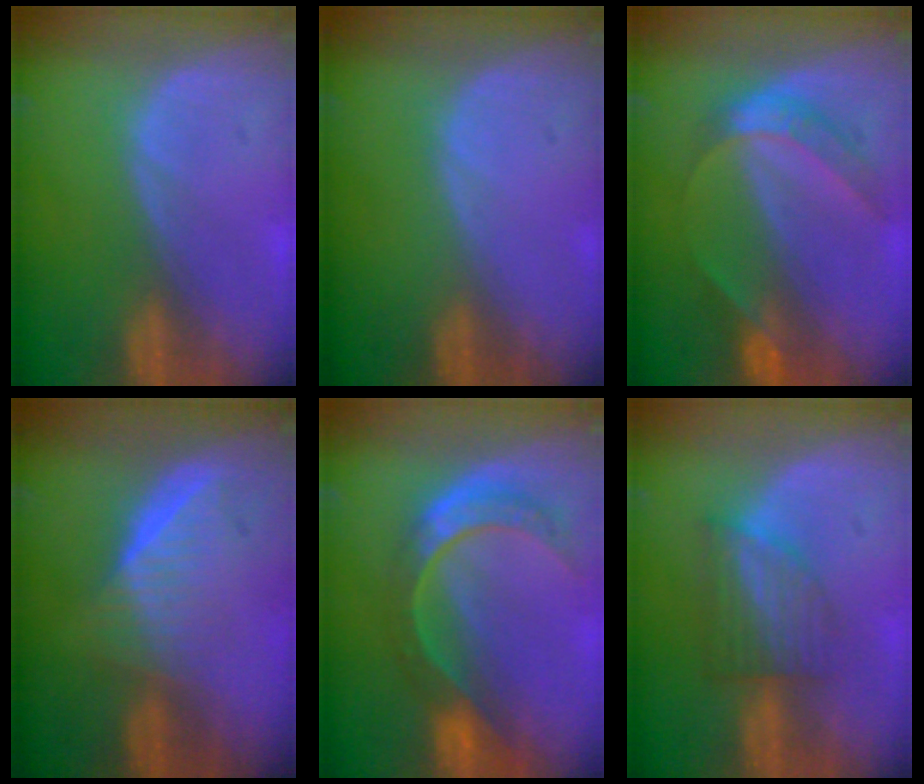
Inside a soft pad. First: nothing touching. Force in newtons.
{"total": 0.0}
{"total": 6.2, "press": 5.3, "slide": 3.3}
{"total": 6.5, "press": 5.9, "slide": 2.9}
{"total": 8.7, "press": 7.3, "slide": 4.7}
{"total": 6.3, "press": 5.6, "slide": 2.8}